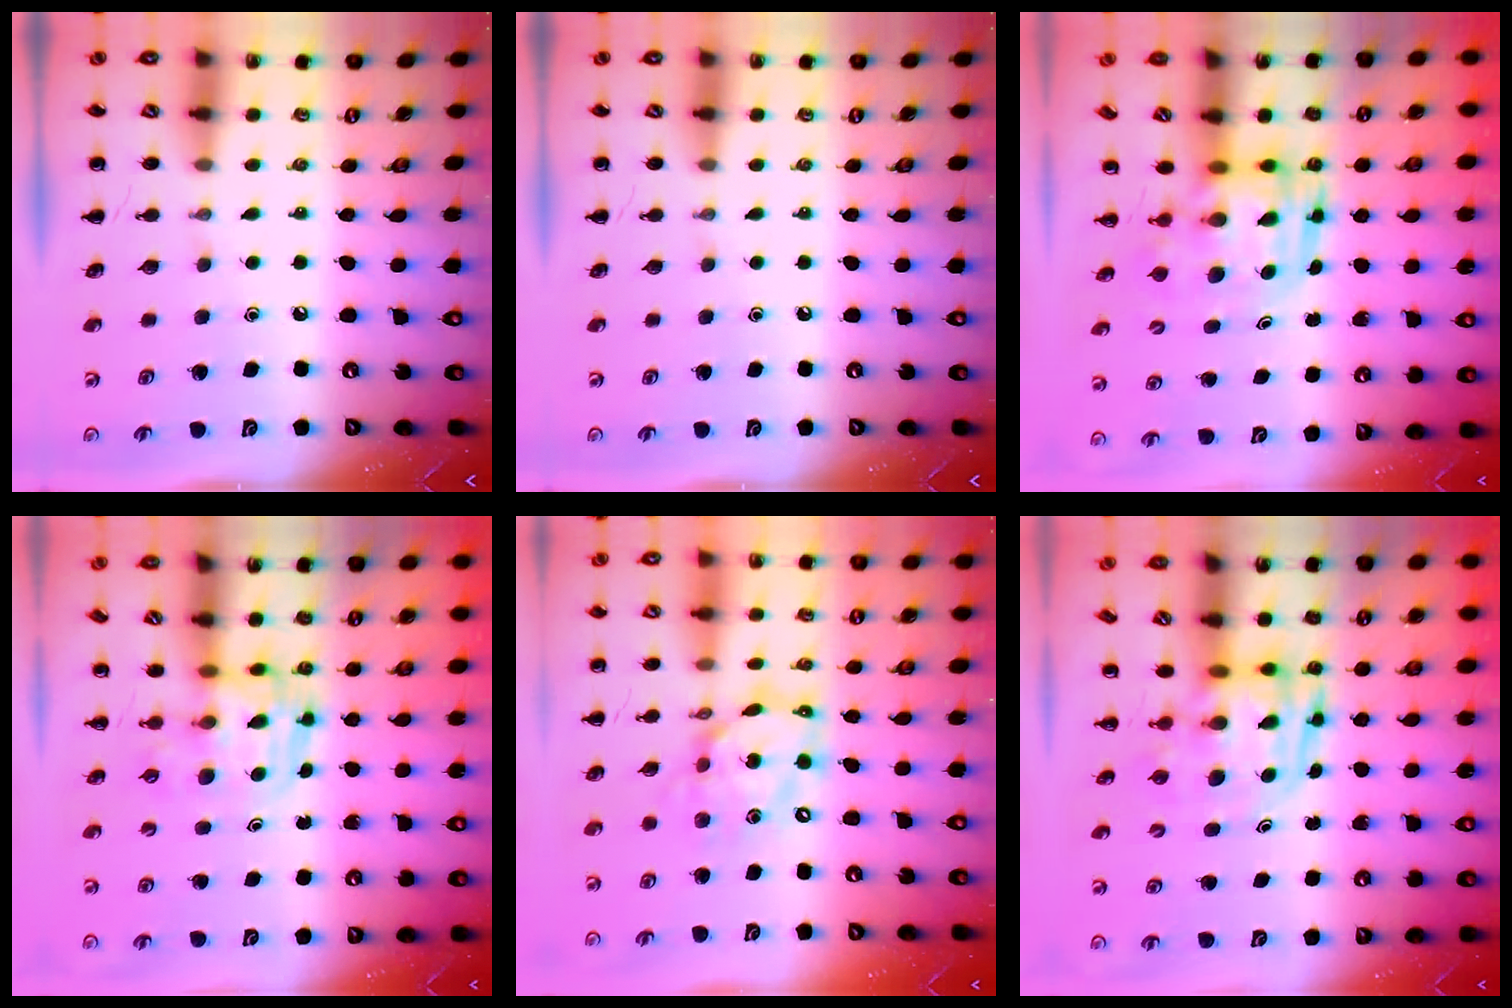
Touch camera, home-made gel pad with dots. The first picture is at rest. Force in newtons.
{"total": 0.0}
{"total": 3.7, "press": 3.6, "slide": 0.7}
{"total": 3.5, "press": 3.4, "slide": 0.6}
{"total": 13.4, "press": 13.0, "slide": 3.6}
{"total": 3.3, "press": 3.3, "slide": 0.7}